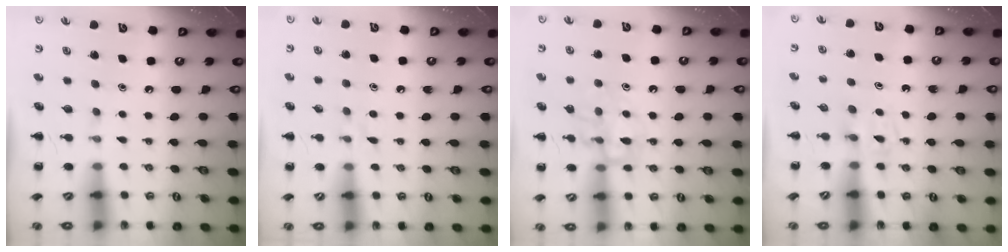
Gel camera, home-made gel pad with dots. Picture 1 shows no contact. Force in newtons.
{"total": 3.5, "press": 3.2, "slide": 1.6}
{"total": 13.1, "press": 13.1, "slide": 1.1}
{"total": 3.0, "press": 2.8, "slide": 1.1}